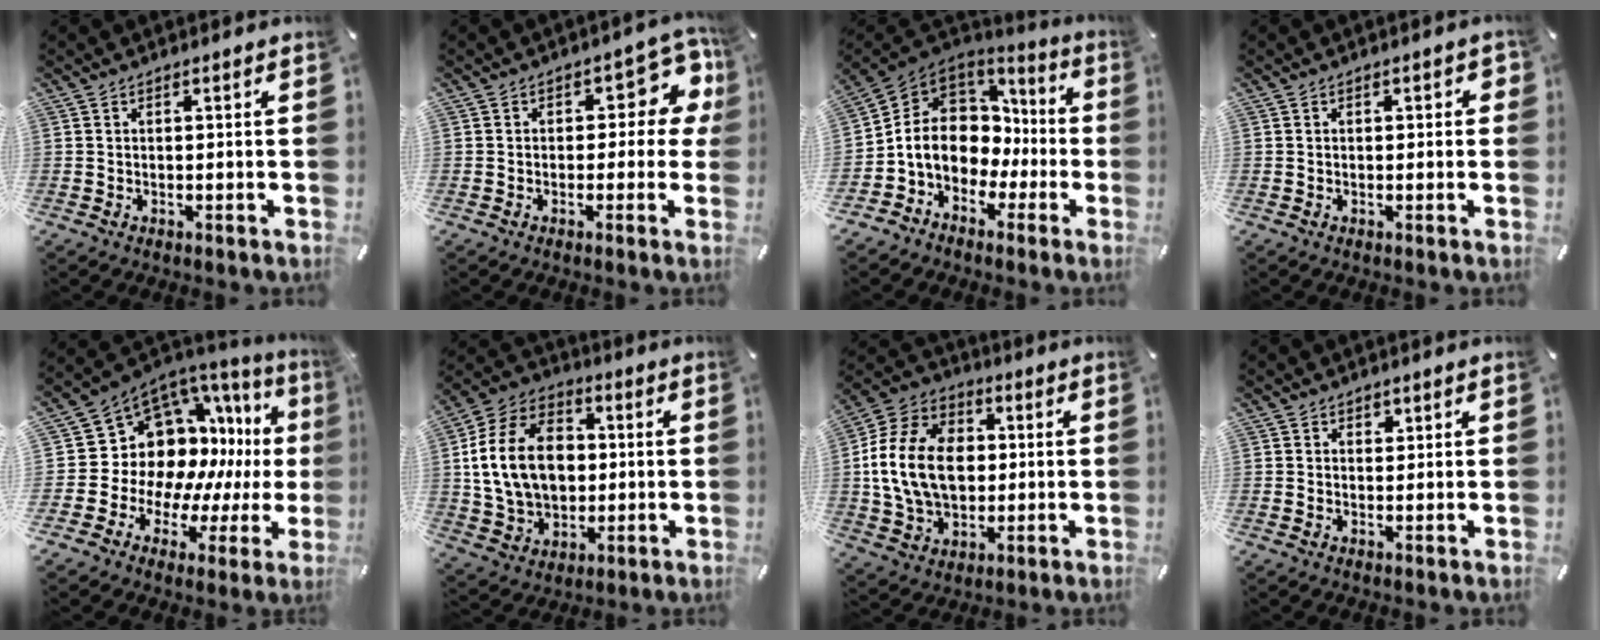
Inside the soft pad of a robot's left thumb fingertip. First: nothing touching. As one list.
[{"total": 10.7, "force": [3.5, 5.6, 8.4], "torque": [-0.094, -0.024, 0.058]}, {"total": 11.2, "force": [-1.5, 9.9, 5.1], "torque": [-0.134, -0.009, -0.025]}, {"total": 1.3, "force": [-0.1, 0.9, 1.0], "torque": [-0.010, 0.003, -0.006]}, {"total": 14.8, "force": [4.7, 12.5, 6.3], "torque": [-0.088, -0.087, 0.108]}, {"total": 18.4, "force": [0.8, 14.4, 11.5], "torque": [-0.247, 0.011, 0.012]}, {"total": 17.7, "force": [0.1, 13.5, 11.4], "torque": [-0.252, 0.015, -0.001]}, {"total": 1.5, "force": [0.9, 1.2, 0.3], "torque": [0.010, -0.003, 0.012]}]